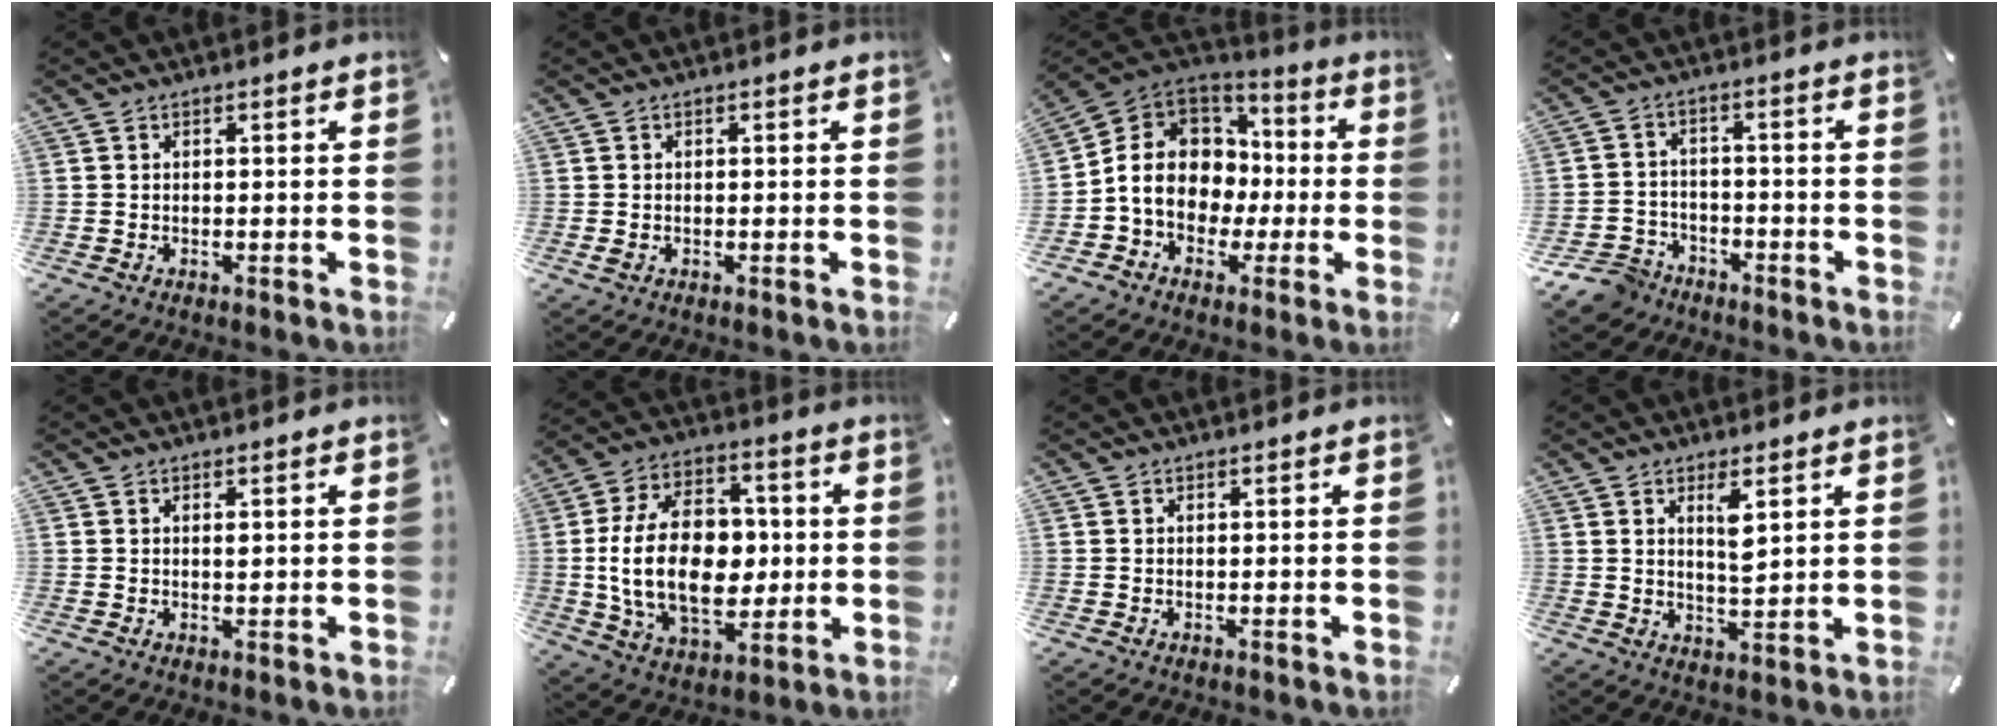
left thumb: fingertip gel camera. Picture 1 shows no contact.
{"total": 1.0, "force": [-0.2, 0.6, 0.7], "torque": [-0.013, 0.000, -0.005]}
{"total": 12.4, "force": [-2.0, 11.0, 5.5], "torque": [-0.125, 0.013, -0.031]}
{"total": 7.5, "force": [-5.5, 4.9, 1.4], "torque": [-0.037, 0.037, -0.108]}
{"total": 1.0, "force": [0.3, 0.4, 0.9], "torque": [-0.019, 0.001, 0.004]}
{"total": 22.2, "force": [-0.4, 14.8, 16.5], "torque": [-0.316, 0.001, -0.006]}
{"total": 0.0}
{"total": 5.6, "force": [2.7, 1.7, 4.6], "torque": [-0.076, -0.014, 0.040]}